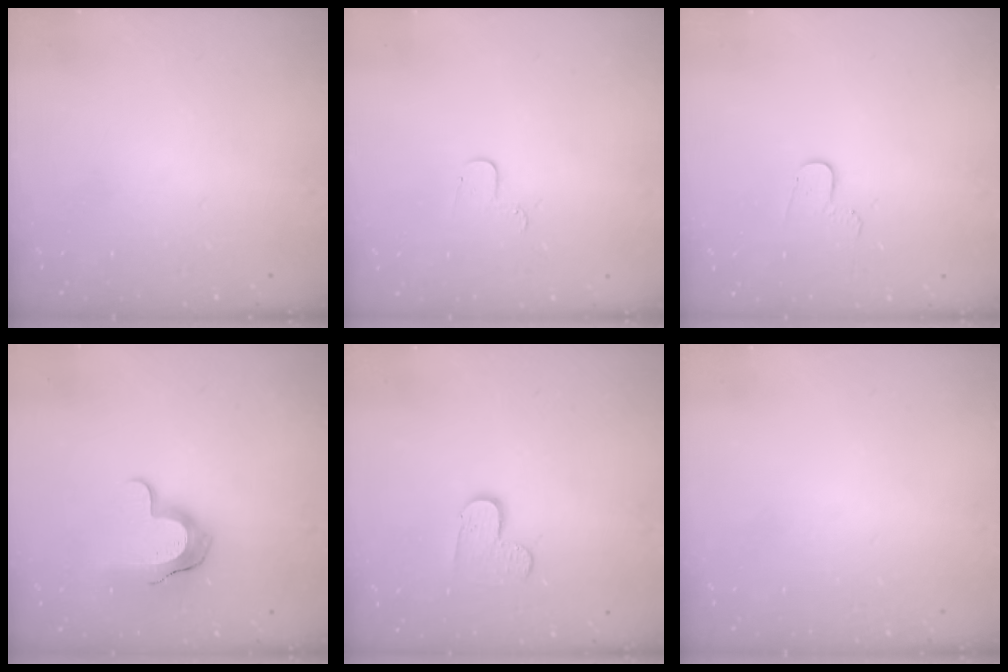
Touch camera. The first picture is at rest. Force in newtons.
{"total": 4.0, "press": 4.0, "slide": 0.4}
{"total": 4.9, "press": 4.8, "slide": 0.4}
{"total": 11.1, "press": 11.1, "slide": 0.8}
{"total": 4.8, "press": 4.8, "slide": 0.5}
{"total": 0.0}